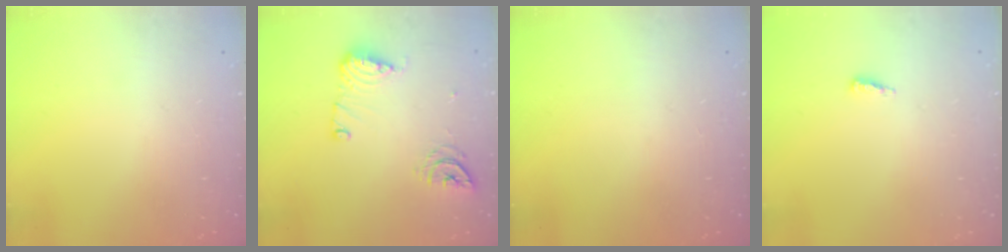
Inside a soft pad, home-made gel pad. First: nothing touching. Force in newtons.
{"total": 10.0, "press": 10.0, "slide": 0.8}
{"total": 0.0}
{"total": 7.7, "press": 4.9, "slide": 5.9}